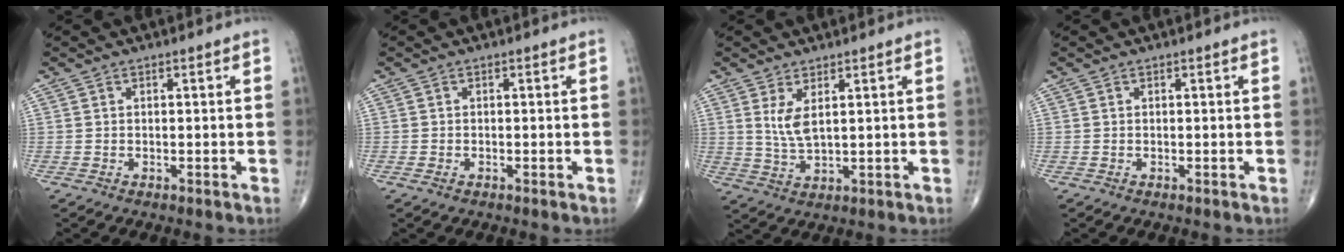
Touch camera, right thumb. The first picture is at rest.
{"total": 0.8, "force": [-0.4, 0.5, 0.5], "torque": [-0.014, 0.000, -0.007]}
{"total": 4.7, "force": [1.8, 1.7, 4.0], "torque": [-0.082, -0.017, 0.046]}
{"total": 0.0}